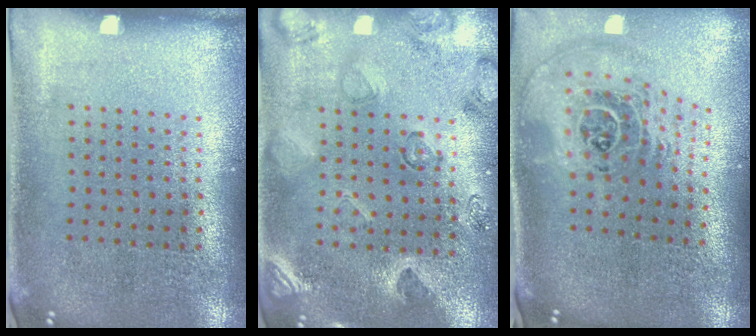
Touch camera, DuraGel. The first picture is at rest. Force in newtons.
{"total": 2.2, "press": 1.8, "slide": 1.3}
{"total": 2.6, "press": 1.9, "slide": 1.8}